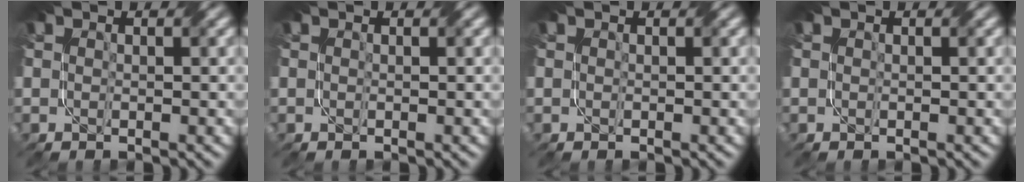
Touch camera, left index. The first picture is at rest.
{"total": 0.0}
{"total": 0.0}
{"total": 0.0}